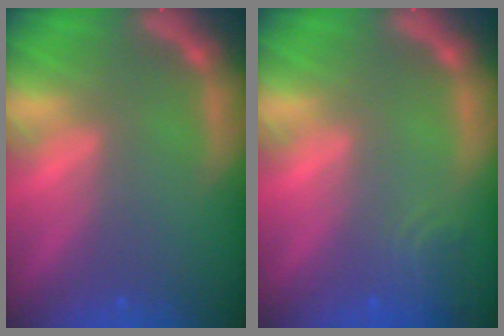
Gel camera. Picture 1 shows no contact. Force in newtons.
{"total": 2.4}